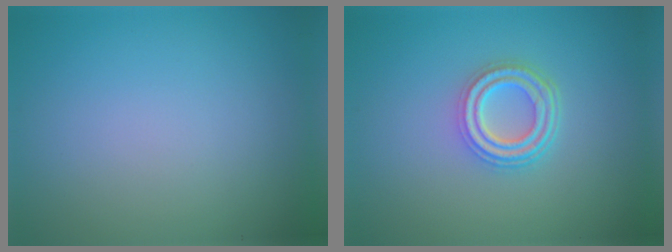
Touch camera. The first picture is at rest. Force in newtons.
{"total": 3.8, "press": 3.0, "slide": 2.3}